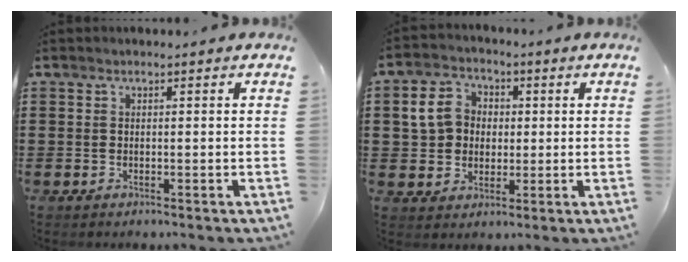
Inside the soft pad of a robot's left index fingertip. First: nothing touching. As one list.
[{"total": 6.3, "force": [0.9, 5.4, 3.2], "torque": [-0.088, 0.016, 0.013]}]